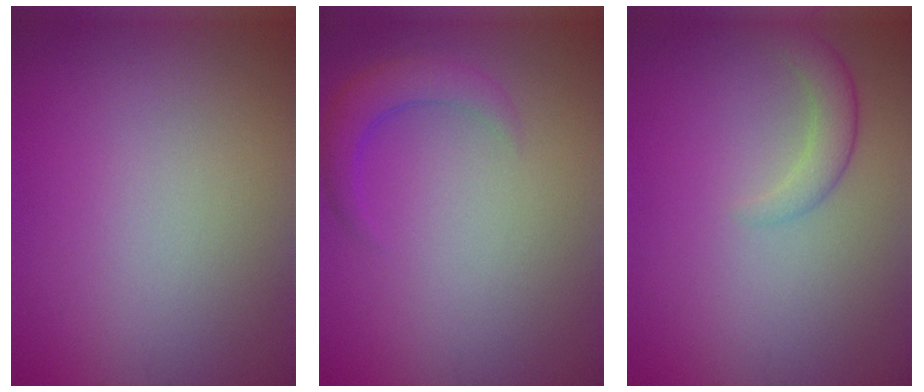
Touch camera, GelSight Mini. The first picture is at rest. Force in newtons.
{"total": 2.7, "press": 2.6, "slide": 0.3}
{"total": 2.3, "press": 2.3, "slide": 0.1}